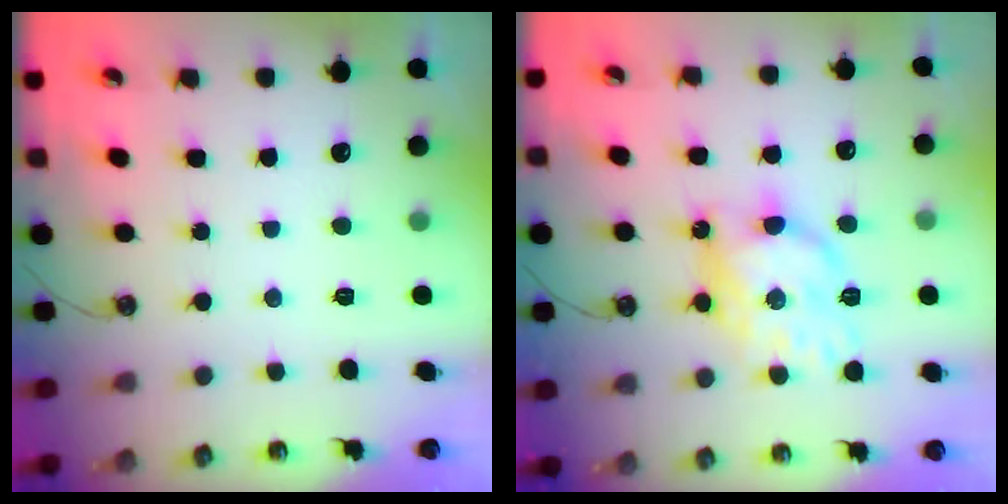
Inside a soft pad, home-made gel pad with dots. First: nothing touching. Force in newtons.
{"total": 15.4, "press": 15.4, "slide": 0.4}